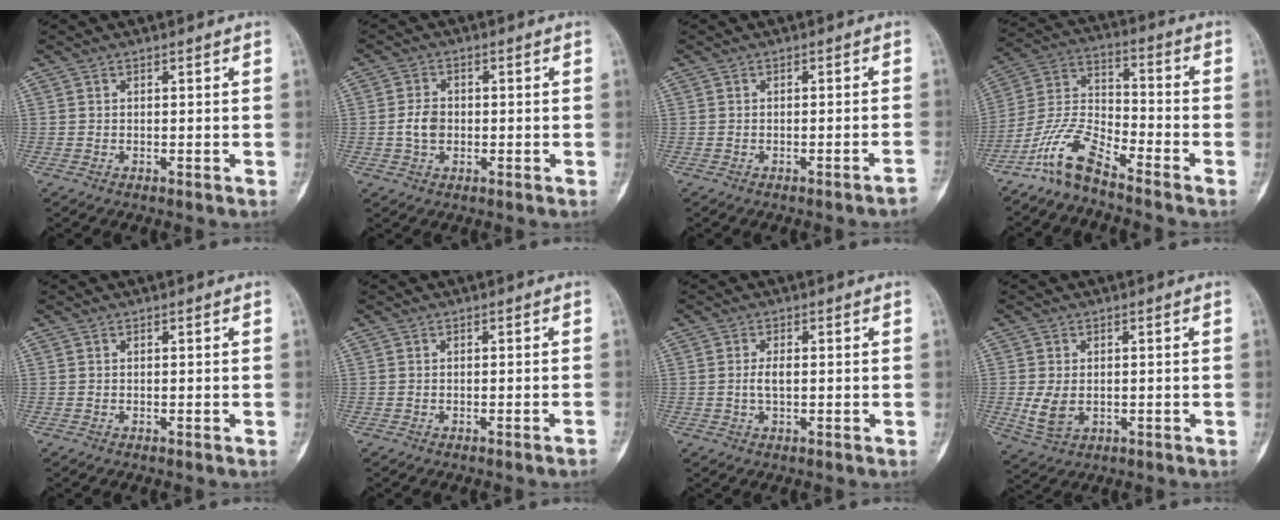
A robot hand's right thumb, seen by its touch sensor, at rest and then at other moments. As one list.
[{"total": 4.1, "force": [-0.5, 3.0, 2.7], "torque": [-0.047, 0.007, -0.012]}, {"total": 2.0, "force": [-1.6, -0.3, 1.1], "torque": [-0.023, 0.020, -0.015]}, {"total": 10.0, "force": [-8.0, 2.5, 5.5], "torque": [-0.119, 0.066, -0.168]}, {"total": 0.0}, {"total": 1.1, "force": [-0.9, -0.2, 0.7], "torque": [-0.016, 0.010, -0.007]}, {"total": 2.2, "force": [-0.1, 0.9, 2.0], "torque": [-0.041, 0.001, -0.002]}, {"total": 5.2, "force": [-0.4, 3.5, 3.8], "torque": [-0.074, -0.007, 0.002]}]